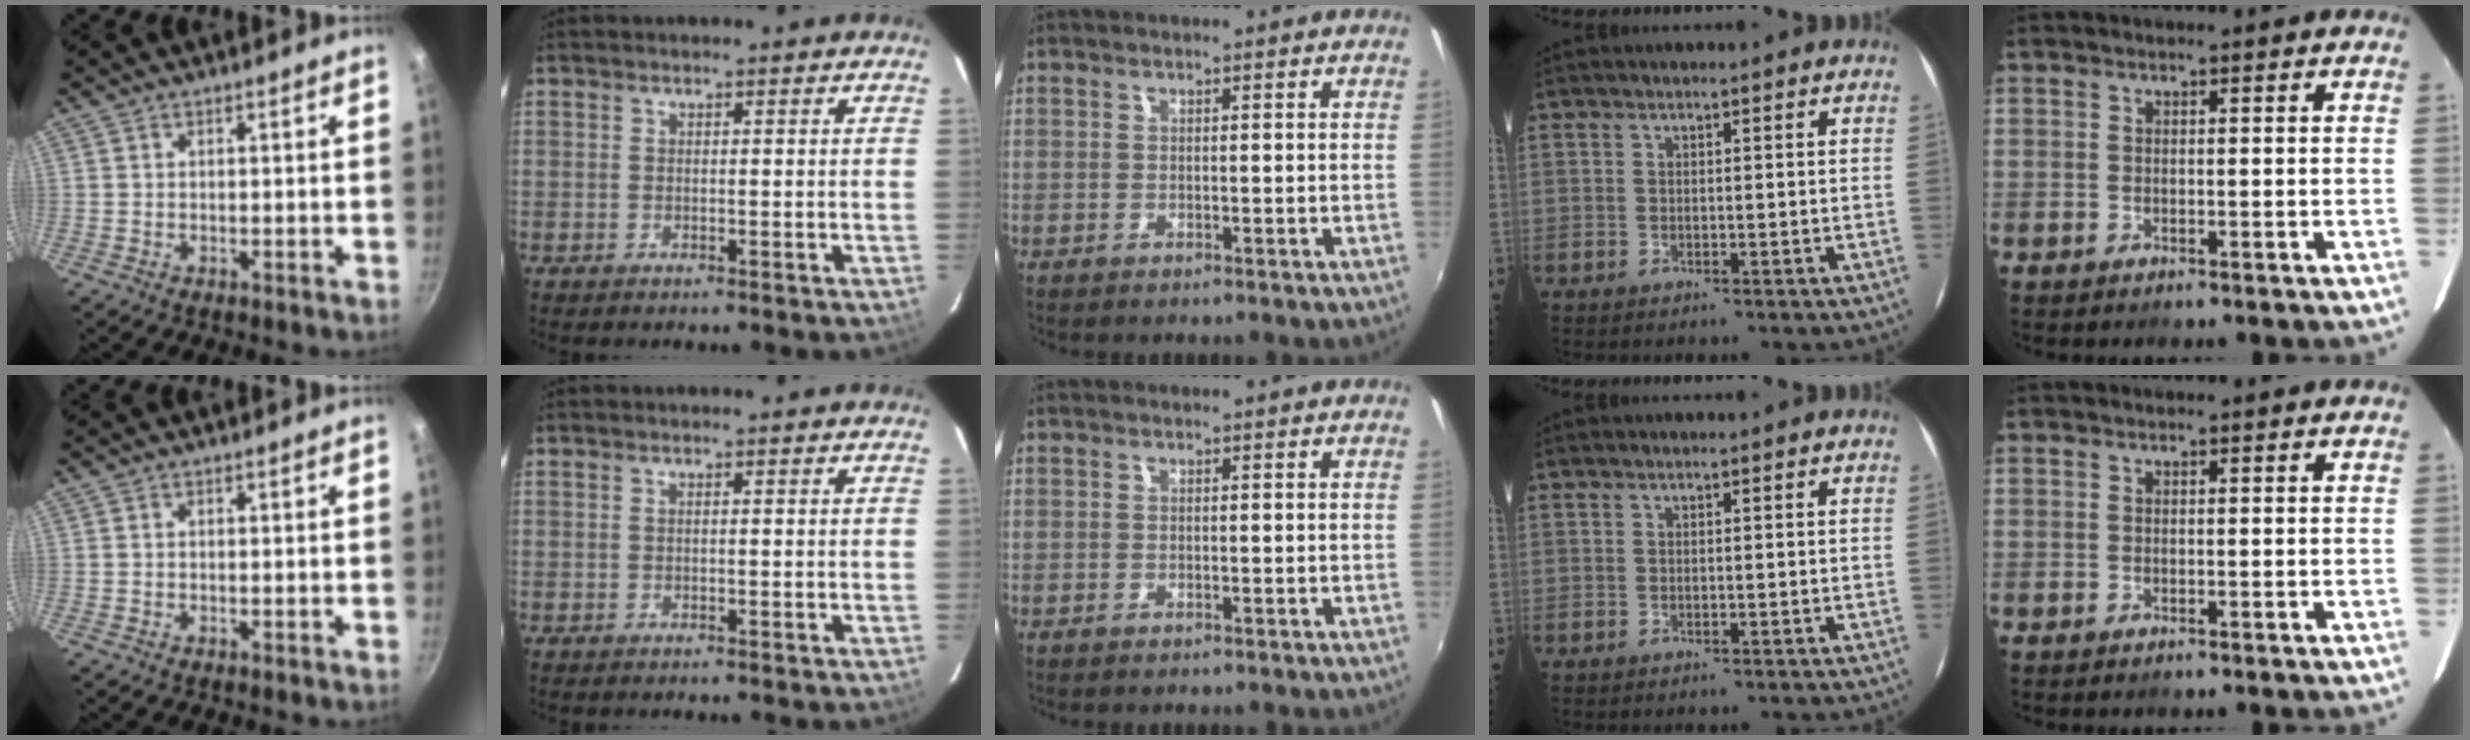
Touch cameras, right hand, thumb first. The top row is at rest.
{}